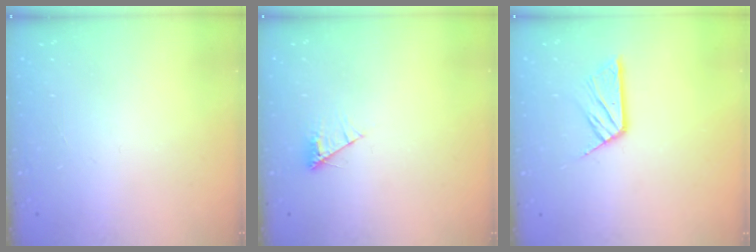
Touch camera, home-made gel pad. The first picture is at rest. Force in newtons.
{"total": 5.2, "press": 5.1, "slide": 0.8}
{"total": 10.0, "press": 10.0, "slide": 0.7}